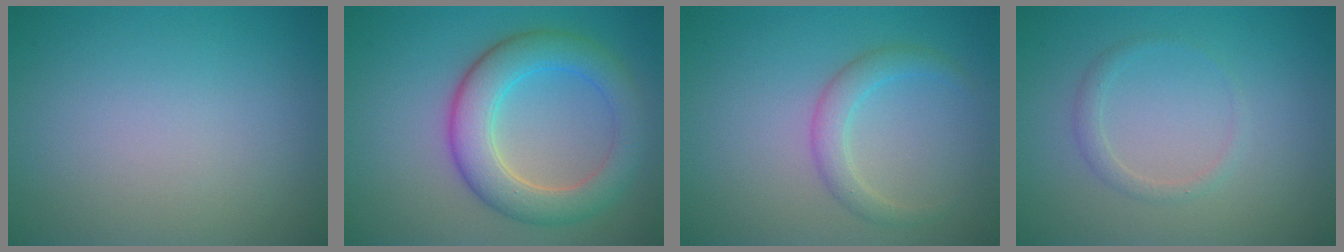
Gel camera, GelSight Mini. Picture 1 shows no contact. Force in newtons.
{"total": 6.1, "press": 6.1, "slide": 0.1}
{"total": 2.2, "press": 2.2, "slide": 0.1}
{"total": 1.2, "press": 1.2, "slide": 0.2}